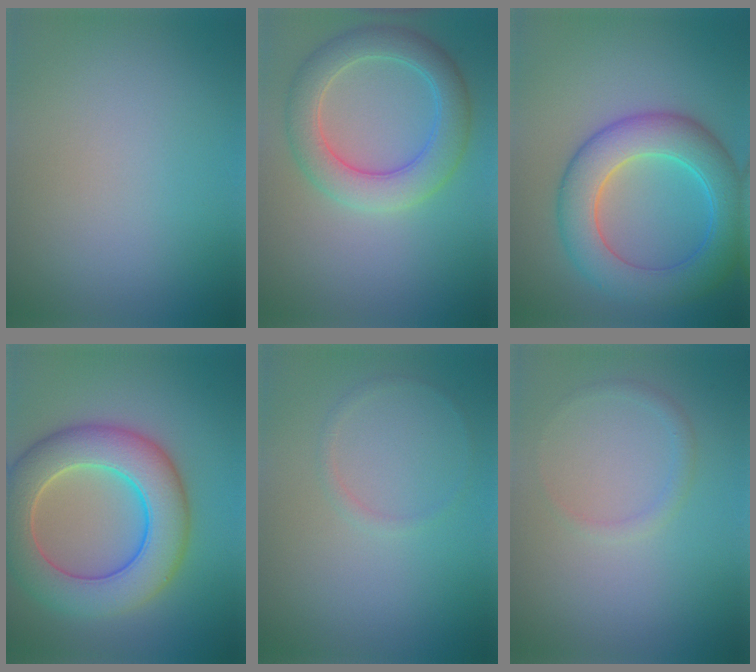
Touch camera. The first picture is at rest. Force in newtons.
{"total": 5.6, "press": 5.5, "slide": 0.3}
{"total": 7.6, "press": 7.6, "slide": 0.1}
{"total": 9.1, "press": 9.1, "slide": 0.4}
{"total": 0.8, "press": 0.8, "slide": 0.1}
{"total": 1.1, "press": 1.1, "slide": 0.1}